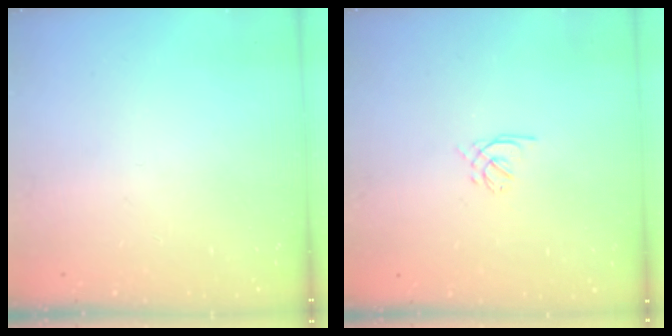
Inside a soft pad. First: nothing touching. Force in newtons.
{"total": 1.2, "press": 1.0, "slide": 0.5}